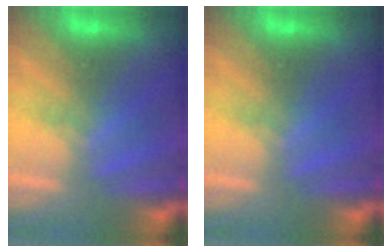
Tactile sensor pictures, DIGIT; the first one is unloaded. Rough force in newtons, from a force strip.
{"total": 0.0}